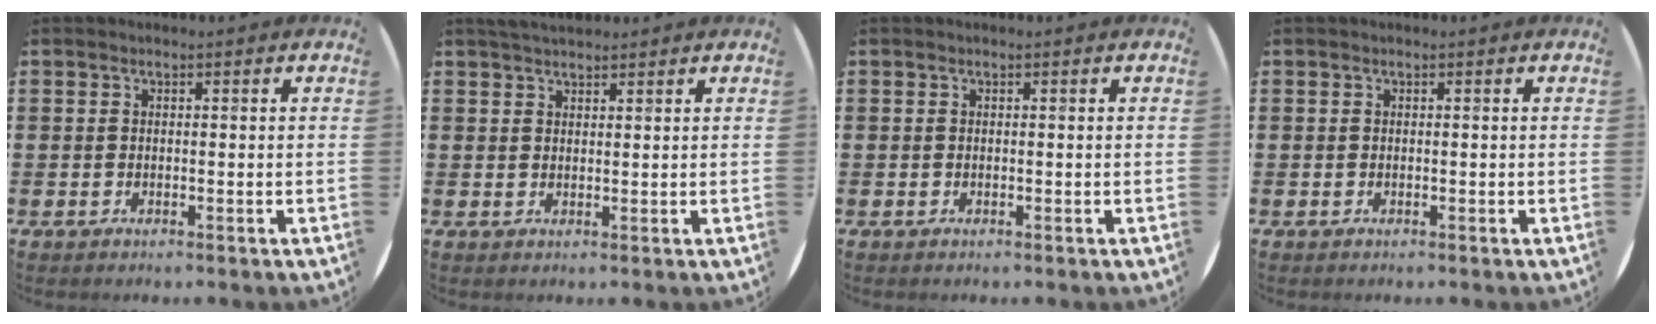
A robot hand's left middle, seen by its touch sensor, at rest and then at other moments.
{"total": 2.2, "force": [2.2, 0.5, 0.5], "torque": [-0.011, 0.002, 0.041]}
{"total": 0.0}
{"total": 0.0}